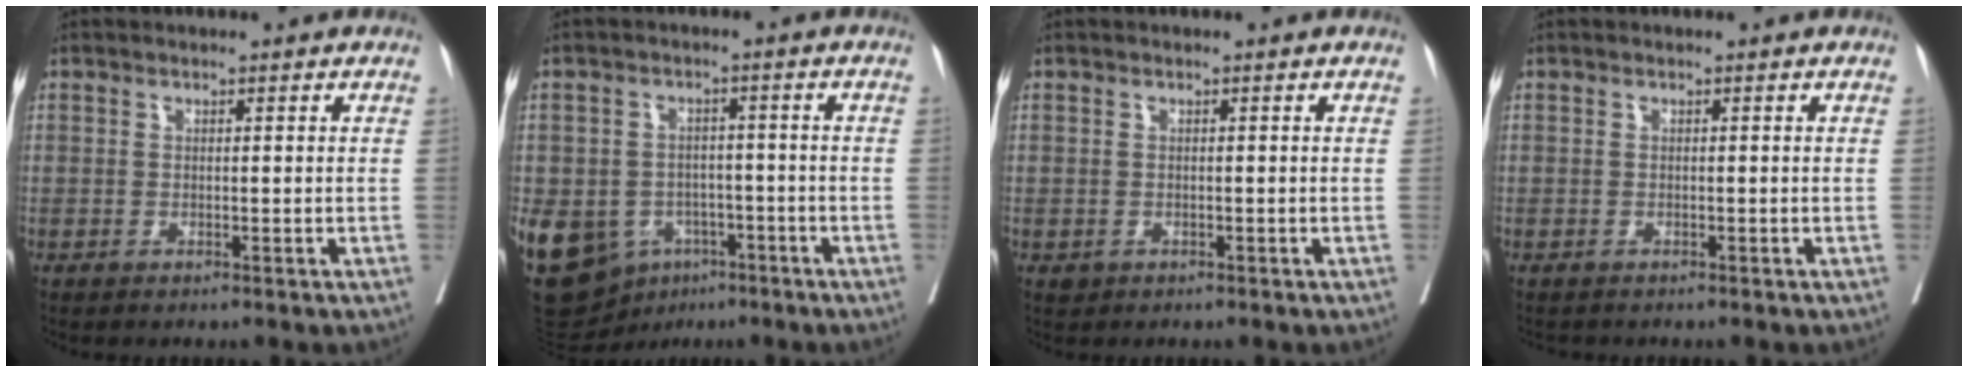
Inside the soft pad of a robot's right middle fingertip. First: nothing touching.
{"total": 19.5, "force": [-8.2, 15.3, 8.9], "torque": [-0.236, 0.004, -0.109]}
{"total": 0.8, "force": [-0.3, 0.7, 0.2], "torque": [-0.003, 0.002, 0.000]}
{"total": 0.8, "force": [-0.7, 0.3, 0.1], "torque": [-0.011, -0.003, -0.014]}